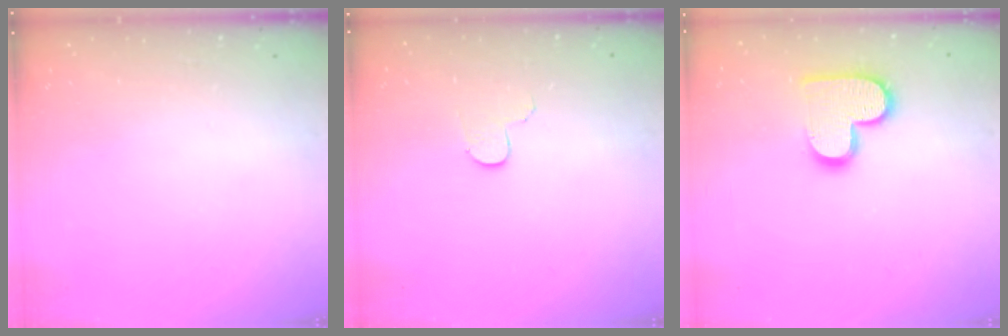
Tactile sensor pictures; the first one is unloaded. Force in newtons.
{"total": 3.4, "press": 3.4, "slide": 0.3}
{"total": 13.5, "press": 13.4, "slide": 0.7}